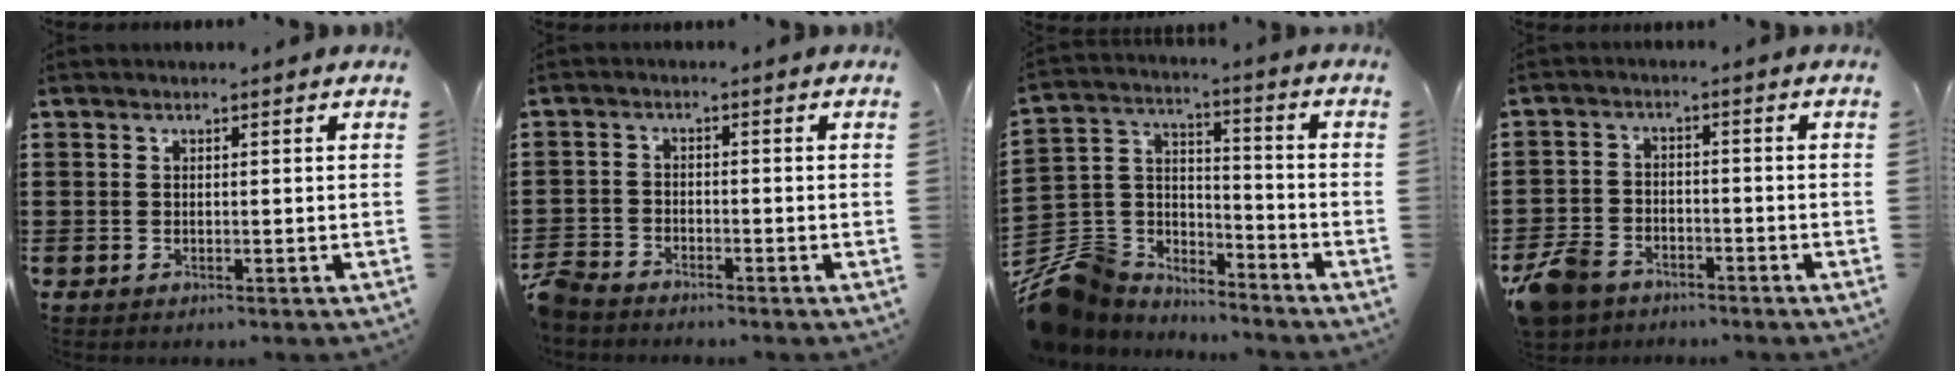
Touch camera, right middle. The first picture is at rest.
{"total": 3.2, "force": [-3.1, 0.7, 0.6], "torque": [-0.033, -0.003, -0.072]}
{"total": 8.3, "force": [-6.7, 4.8, 0.6], "torque": [-0.046, 0.011, -0.134]}
{"total": 6.4, "force": [-5.4, 2.8, 2.0], "torque": [-0.069, 0.003, -0.115]}